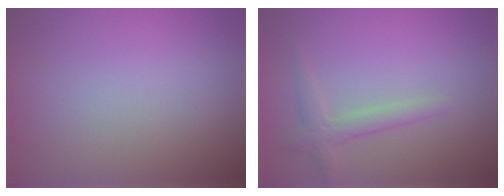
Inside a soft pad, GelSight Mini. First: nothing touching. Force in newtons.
{"total": 2.0, "press": 2.0, "slide": 0.2}